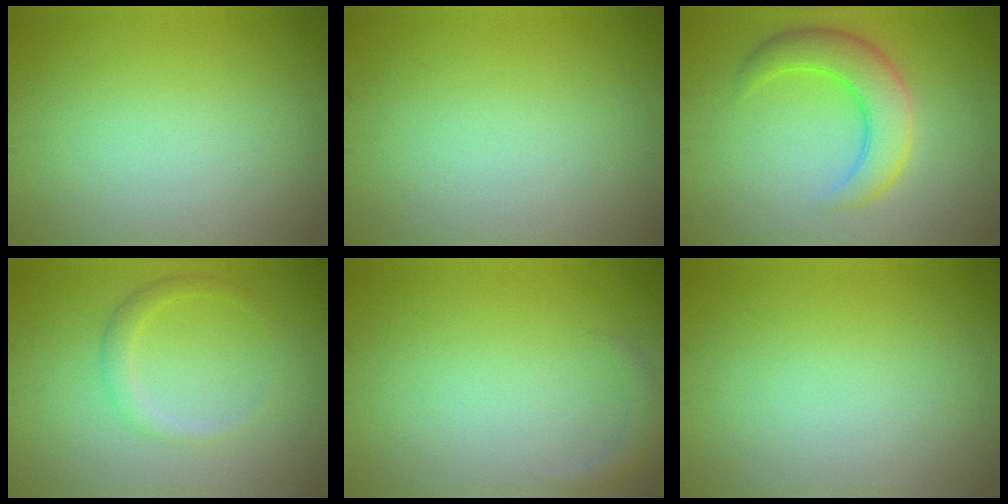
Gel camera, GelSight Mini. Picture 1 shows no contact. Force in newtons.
{"total": 0.0}
{"total": 5.2, "press": 5.2, "slide": 0.1}
{"total": 1.7, "press": 1.7, "slide": 0.1}
{"total": 1.1, "press": 1.1, "slide": 0.1}
{"total": 0.0}